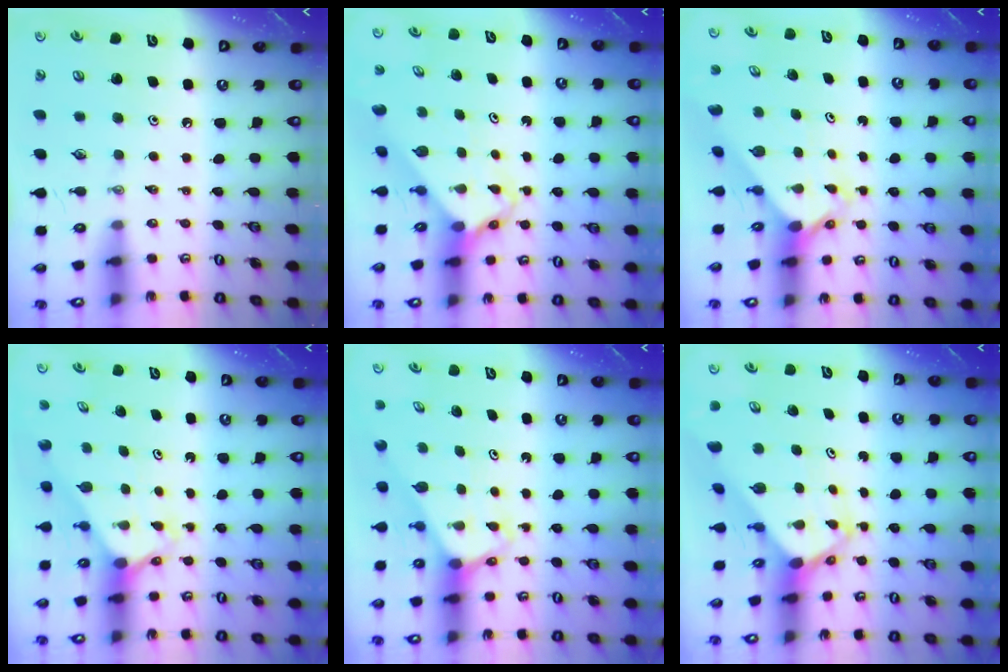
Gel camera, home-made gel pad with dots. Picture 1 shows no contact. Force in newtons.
{"total": 2.7, "press": 2.7, "slide": 0.2}
{"total": 2.3, "press": 2.3, "slide": 0.1}
{"total": 2.0, "press": 2.0, "slide": 0.2}
{"total": 2.8, "press": 2.8, "slide": 0.2}
{"total": 3.0, "press": 2.9, "slide": 0.4}